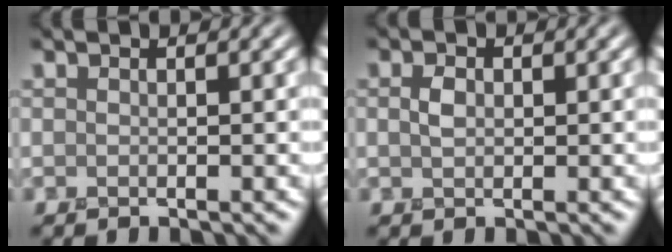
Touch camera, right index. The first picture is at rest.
{"total": 1.1, "force": [-0.2, 0.8, 0.7], "torque": [-0.013, -0.002, -0.006]}